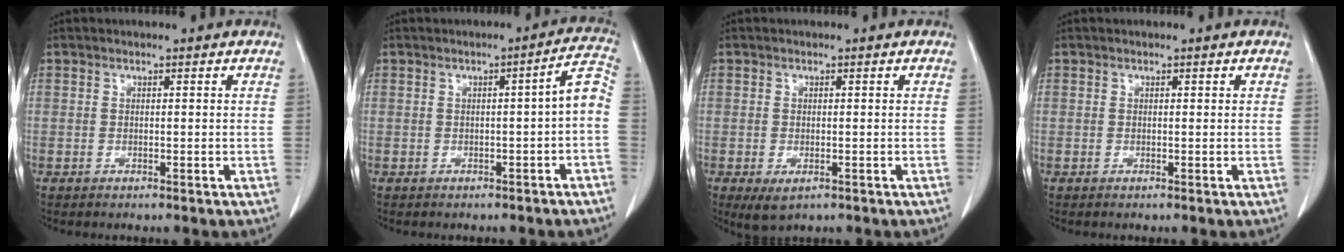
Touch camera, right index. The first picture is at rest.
{"total": 4.8, "force": [-1.3, 0.4, 4.6], "torque": [-0.052, 0.018, -0.017]}
{"total": 3.1, "force": [-1.4, 1.4, 2.3], "torque": [-0.041, -0.008, -0.014]}
{"total": 0.0}